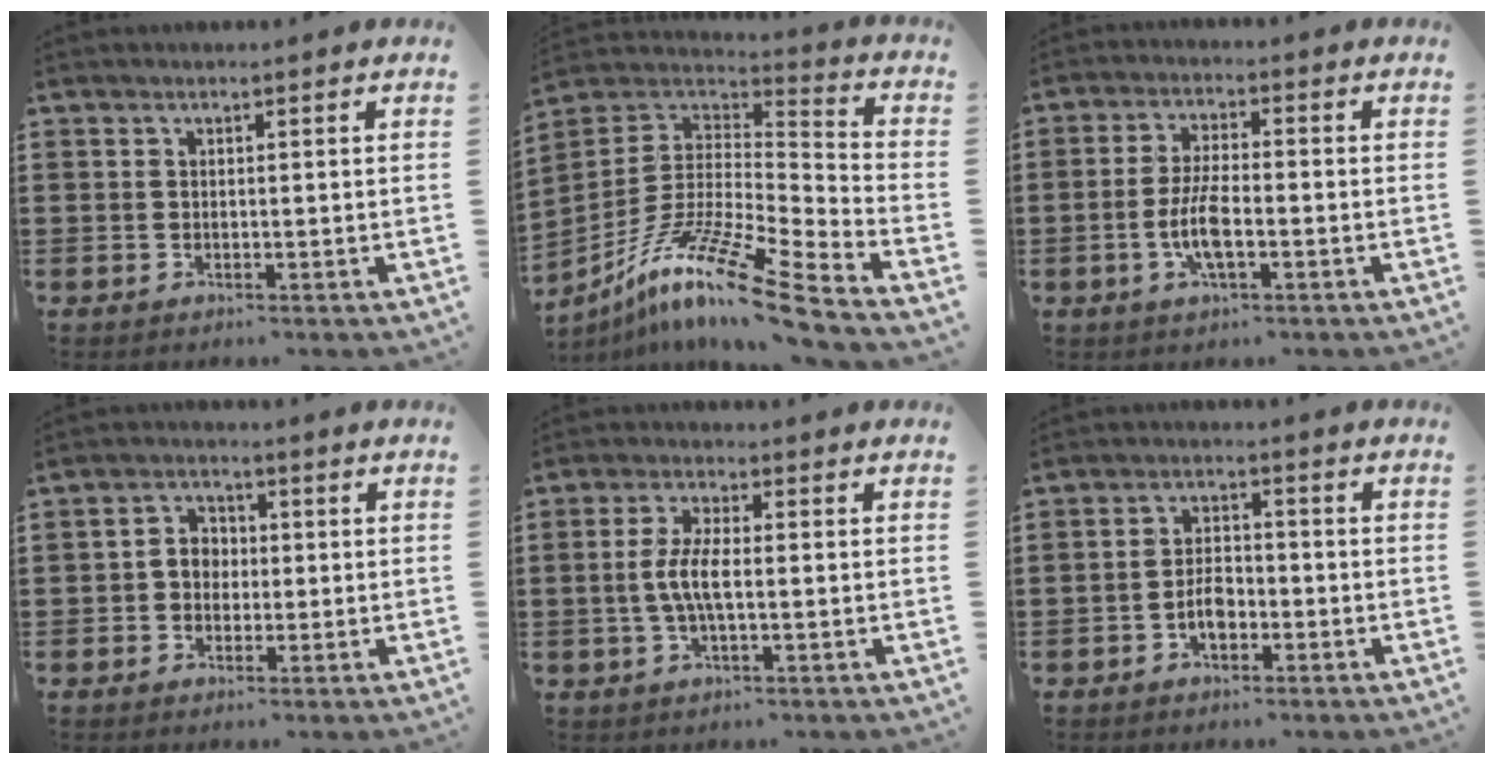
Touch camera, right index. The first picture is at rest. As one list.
[{"total": 14.4, "force": [-10.4, 1.1, 10.0], "torque": [-0.189, 0.016, -0.198]}, {"total": 6.3, "force": [-1.8, 1.8, 5.7], "torque": [-0.130, -0.007, -0.040]}, {"total": 3.3, "force": [-0.7, 2.8, 1.4], "torque": [-0.036, 0.010, -0.018]}, {"total": 4.9, "force": [-0.7, 1.5, 4.6], "torque": [-0.103, -0.002, -0.021]}, {"total": 4.1, "force": [-1.7, 2.2, 3.0], "torque": [-0.066, 0.002, -0.037]}]